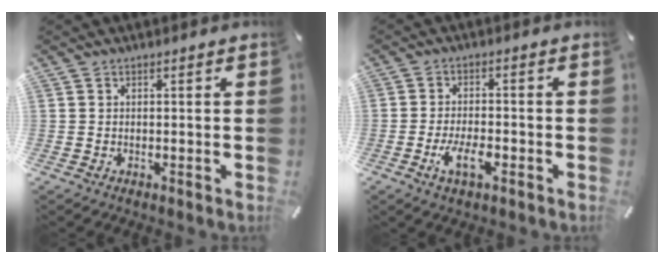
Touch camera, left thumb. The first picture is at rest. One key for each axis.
{"total": 6.6, "fx": -3.0, "fy": 2.9, "fz": 5.2, "tx": -0.105, "ty": 0.005, "tz": -0.054}